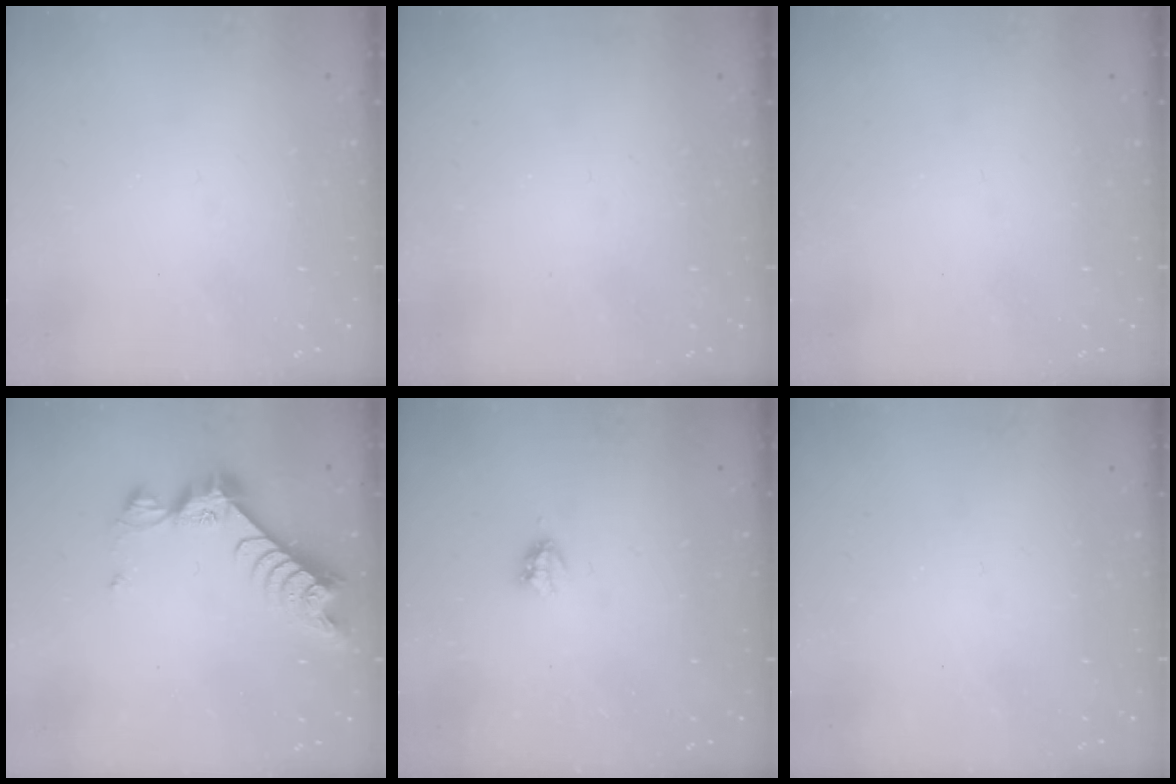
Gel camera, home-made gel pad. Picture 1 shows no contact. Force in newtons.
{"total": 0.0}
{"total": 0.0}
{"total": 9.0, "press": 8.9, "slide": 0.9}
{"total": 2.9, "press": 2.9, "slide": 0.5}
{"total": 0.0}